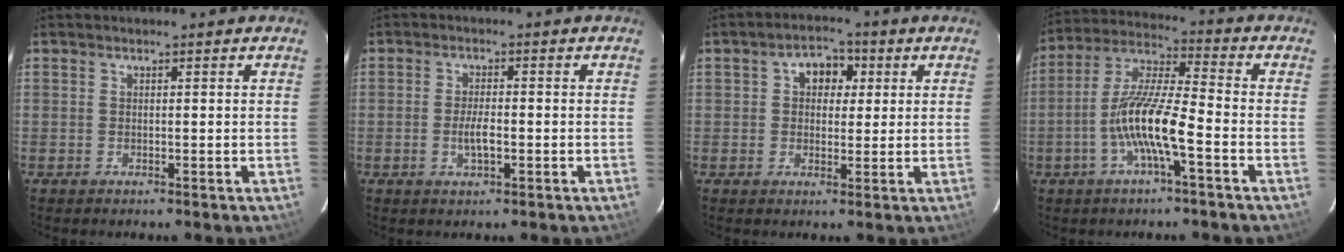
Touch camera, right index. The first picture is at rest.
{"total": 3.5, "force": [-1.0, 1.2, 3.1], "torque": [-0.061, -0.004, -0.017]}
{"total": 5.8, "force": [1.5, 4.4, 3.4], "torque": [-0.048, 0.020, 0.024]}
{"total": 11.4, "force": [-4.2, 1.5, 10.5], "torque": [-0.216, 0.002, -0.087]}